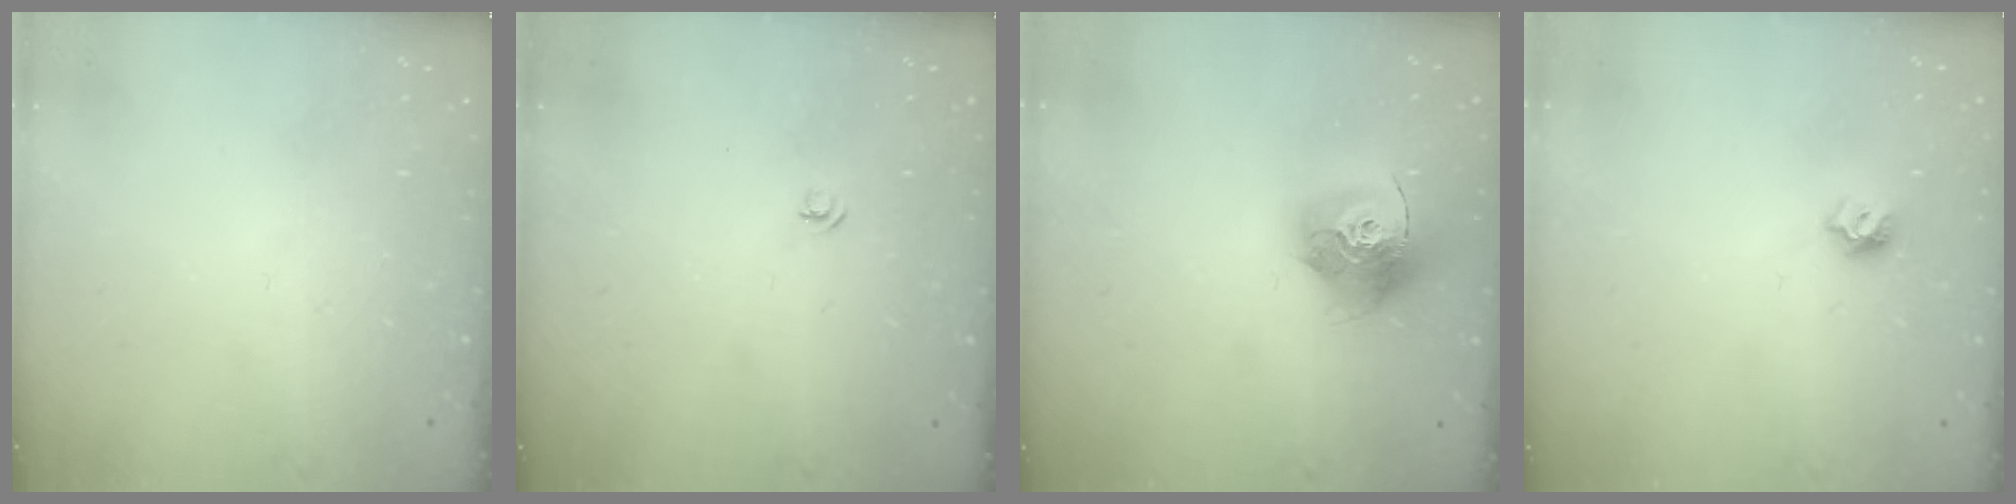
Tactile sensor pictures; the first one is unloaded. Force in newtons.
{"total": 3.2, "press": 3.2, "slide": 0.3}
{"total": 15.6, "press": 15.5, "slide": 1.5}
{"total": 6.9, "press": 6.8, "slide": 0.9}